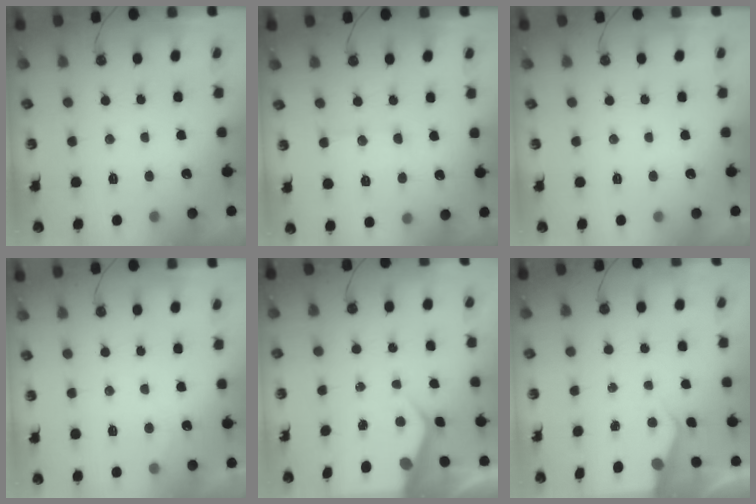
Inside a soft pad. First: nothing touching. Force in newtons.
{"total": 8.0, "press": 8.0, "slide": 0.7}
{"total": 0.0}
{"total": 2.2, "press": 2.2, "slide": 0.3}
{"total": 5.8, "press": 5.7, "slide": 0.8}
{"total": 4.6, "press": 4.6, "slide": 0.5}